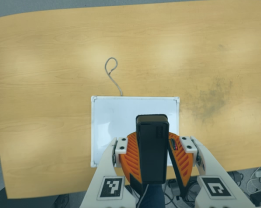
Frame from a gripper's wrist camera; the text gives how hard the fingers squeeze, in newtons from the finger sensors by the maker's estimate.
{"total": 8.9, "left": 8.6, "right": 9.1}